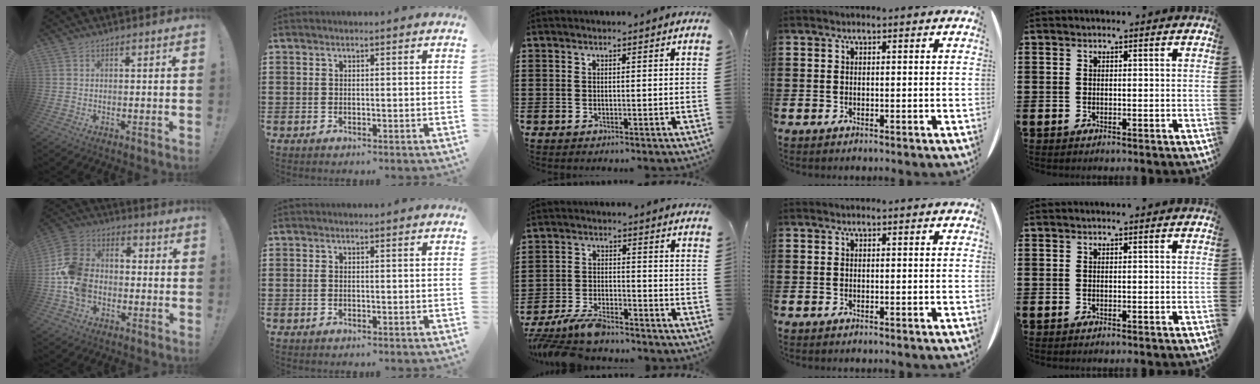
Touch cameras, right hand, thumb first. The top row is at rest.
{"thumb": {"total": 14.1, "force": [-4.6, 10.8, 7.8], "torque": [-0.156, 0.035, -0.082]}, "index": {"total": 0.7, "force": [-0.1, 0.3, 0.6], "torque": [-0.014, 0.001, -0.003]}, "middle": {"total": 5.9, "force": [-5.4, 1.3, 2.0], "torque": [-0.051, 0.001, -0.108]}}